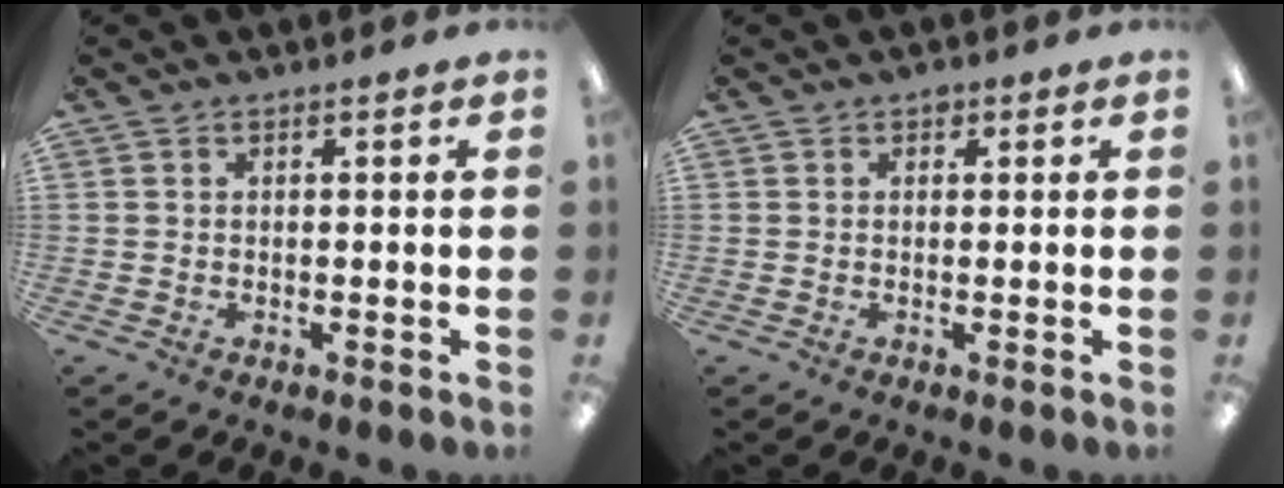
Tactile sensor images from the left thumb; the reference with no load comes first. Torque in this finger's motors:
{"motor_torque": [0.13, -0.12, 0.23, 0.27, 0.00]}